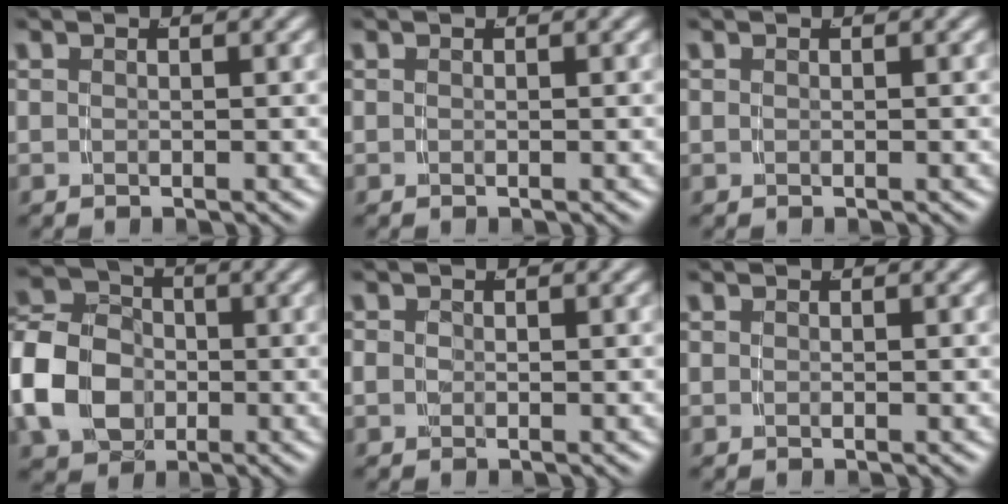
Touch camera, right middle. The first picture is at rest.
{"total": 0.0}
{"total": 0.0}
{"total": 9.0, "force": [-1.2, 7.6, 4.7], "torque": [-0.107, -0.017, -0.019]}
{"total": 0.9, "force": [-0.3, 0.7, 0.4], "torque": [-0.016, -0.011, -0.002]}
{"total": 0.0}